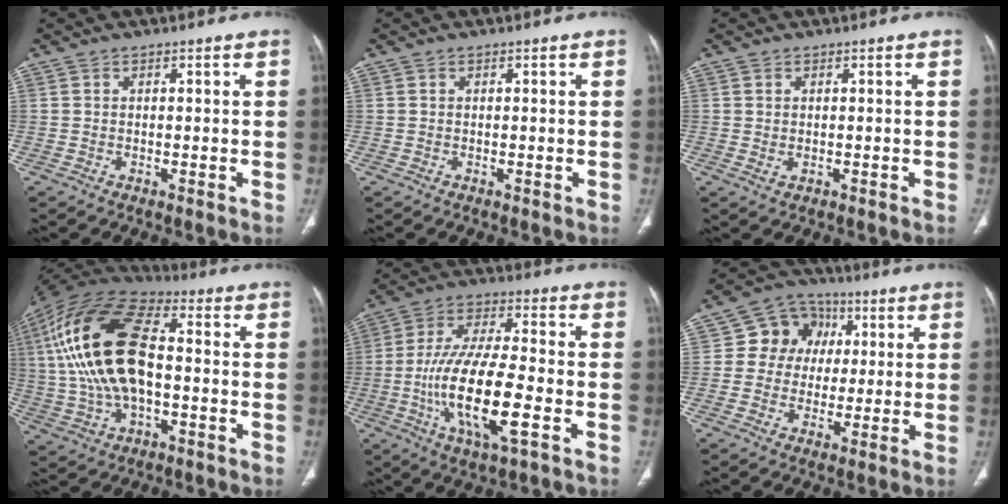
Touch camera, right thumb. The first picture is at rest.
{"total": 0.0}
{"total": 1.1, "force": [0.0, 0.7, 0.8], "torque": [-0.017, -0.004, 0.005]}
{"total": 22.4, "force": [0.8, 11.6, 19.2], "torque": [-0.393, 0.022, 0.012]}
{"total": 16.6, "force": [-4.2, 4.6, 15.4], "torque": [-0.310, 0.012, -0.077]}
{"total": 9.9, "force": [1.7, 8.9, 4.1], "torque": [-0.019, 0.007, 0.019]}